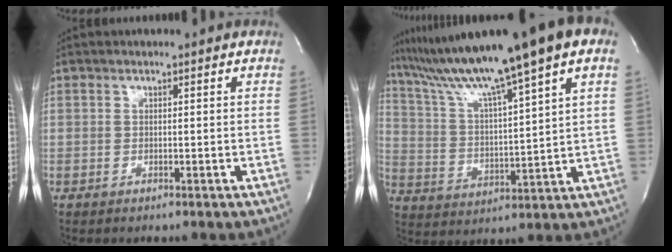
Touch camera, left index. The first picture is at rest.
{"total": 18.2, "force": [12.9, -0.5, 12.8], "torque": [-0.210, 0.026, 0.207]}